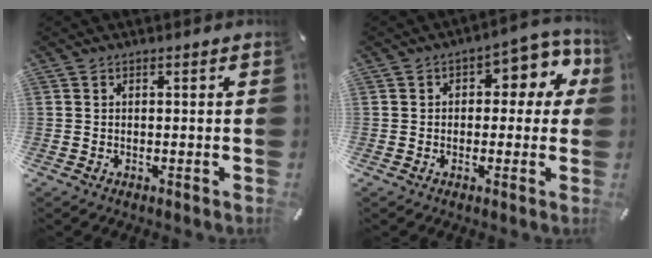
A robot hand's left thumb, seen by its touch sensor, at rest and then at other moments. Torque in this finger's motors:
{"motor_torque": [0.22, 0.13, 0.34, 0.19, -0.04]}